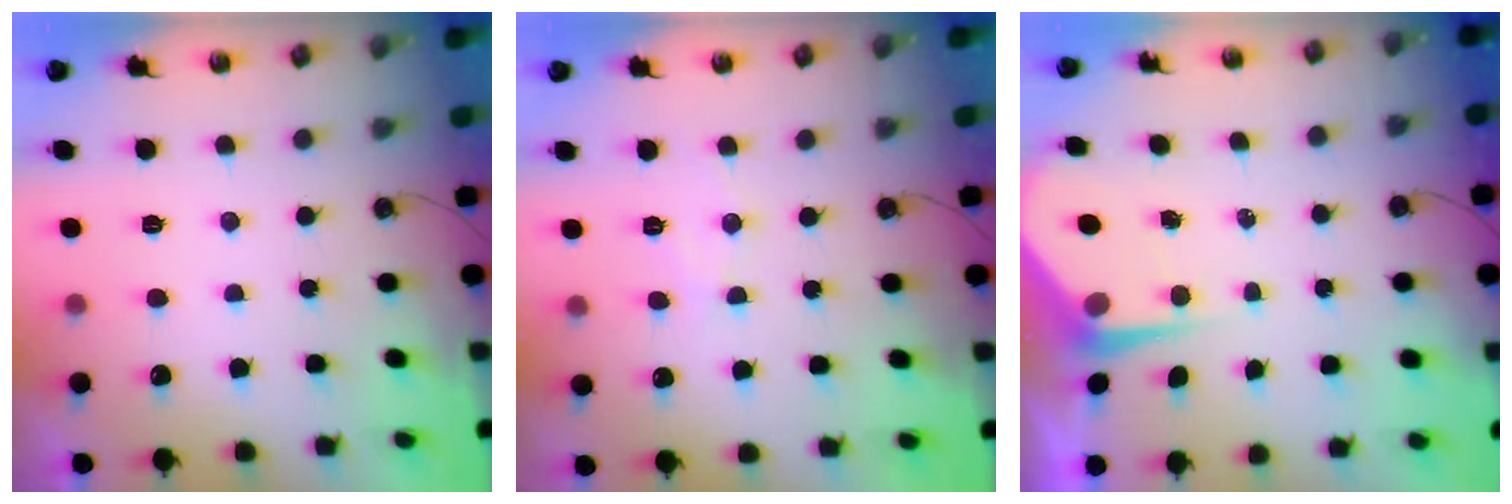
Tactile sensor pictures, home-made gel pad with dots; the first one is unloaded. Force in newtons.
{"total": 6.1, "press": 6.0, "slide": 0.4}
{"total": 4.8, "press": 4.8, "slide": 0.4}